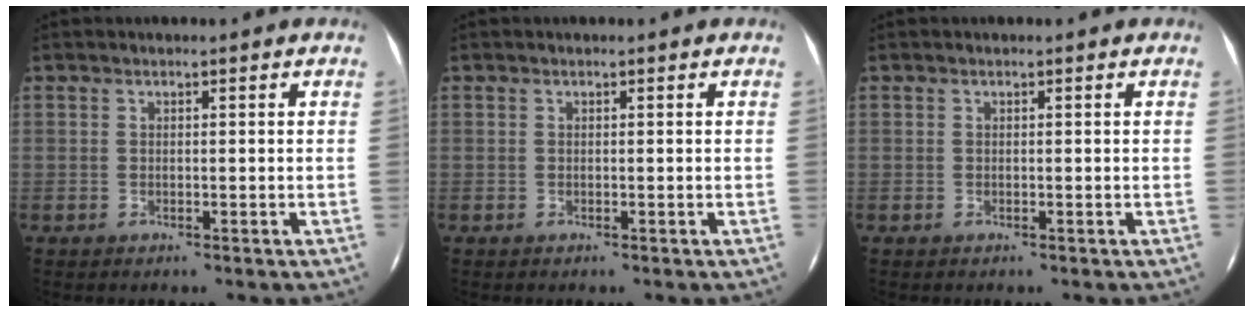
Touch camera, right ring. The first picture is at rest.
{"total": 0.0}
{"total": 0.0}